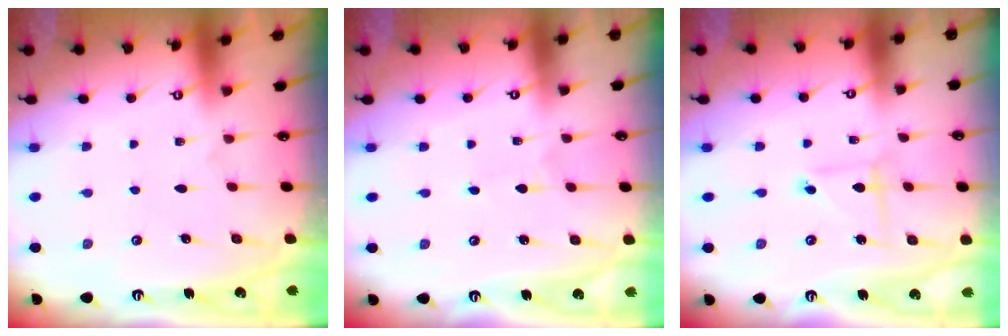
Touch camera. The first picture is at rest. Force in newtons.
{"total": 0.5, "press": 0.5, "slide": 0.1}
{"total": 2.2, "press": 2.2, "slide": 0.3}